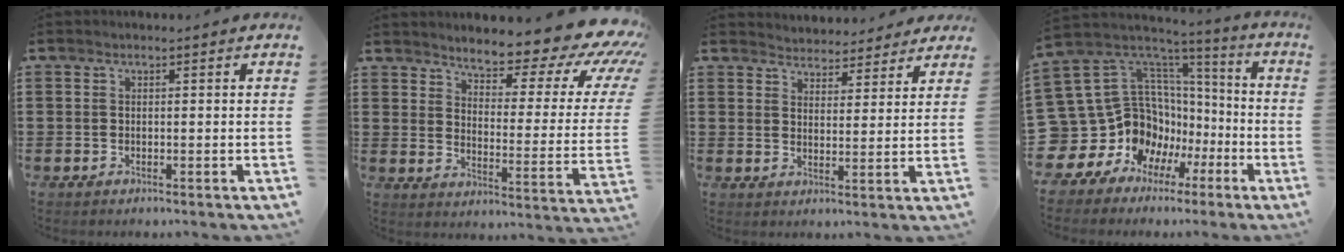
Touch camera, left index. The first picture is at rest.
{"total": 8.5, "force": [7.0, 1.4, 4.6], "torque": [-0.077, -0.065, 0.108]}
{"total": 3.5, "force": [3.4, 0.6, -0.3], "torque": [-0.012, -0.018, 0.060]}
{"total": 14.2, "force": [-2.8, 12.8, 5.5], "torque": [-0.170, -0.042, -0.021]}